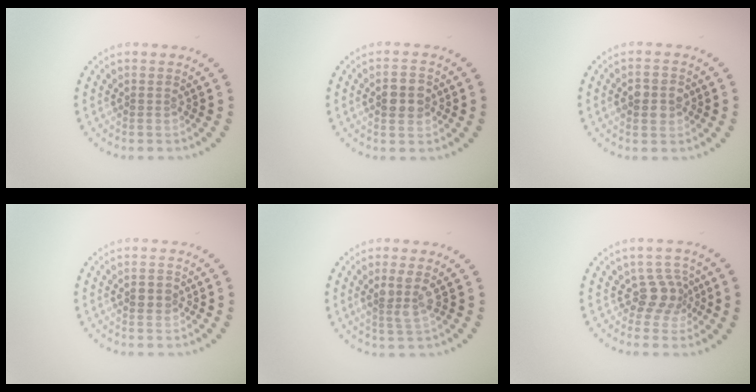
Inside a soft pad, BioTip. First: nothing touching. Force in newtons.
{"total": 3.2, "press": 3.2, "slide": 0.1}
{"total": 2.7, "press": 2.7, "slide": 0.1}
{"total": 1.5, "press": 1.5, "slide": 0.2}
{"total": 2.4, "press": 2.0, "slide": 1.4}
{"total": 2.9, "press": 2.2, "slide": 1.9}